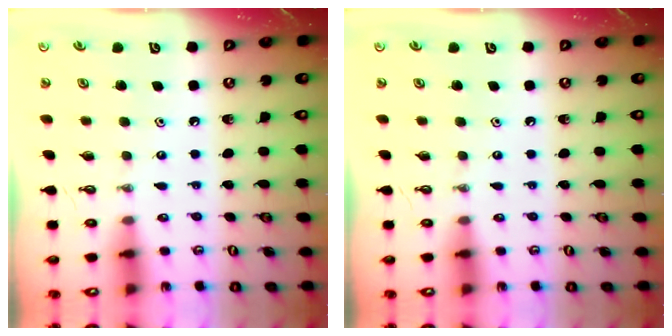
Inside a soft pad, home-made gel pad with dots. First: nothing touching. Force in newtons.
{"total": 0.0}